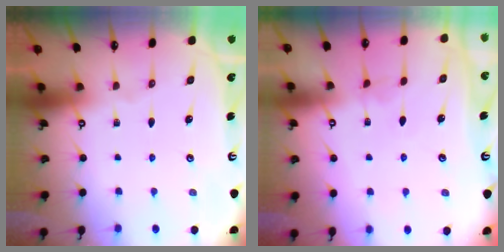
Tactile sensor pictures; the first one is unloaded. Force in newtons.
{"total": 3.1, "press": 3.1, "slide": 0.4}